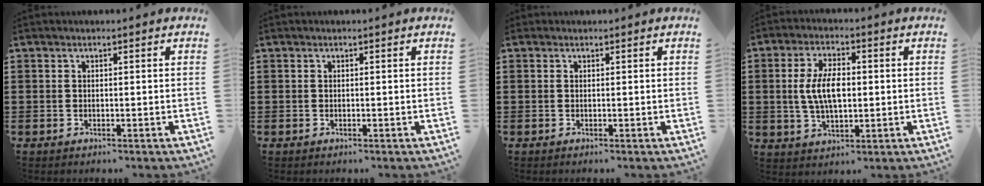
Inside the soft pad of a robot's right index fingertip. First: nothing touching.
{"total": 0.0}
{"total": 0.0}
{"total": 6.9, "force": [0.2, 3.0, 6.2], "torque": [-0.122, 0.001, -0.002]}